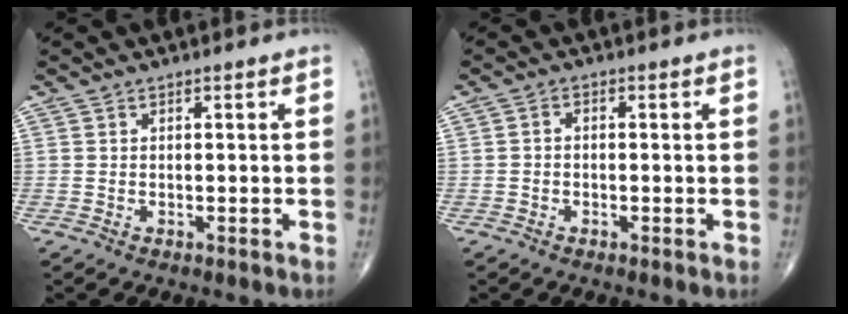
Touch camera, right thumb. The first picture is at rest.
{"total": 1.0, "force": [-0.2, 0.7, 0.6], "torque": [-0.009, 0.004, -0.006]}